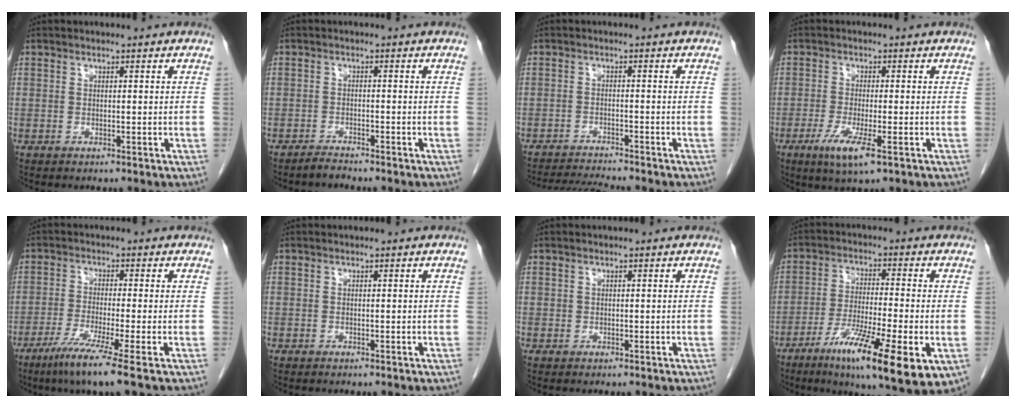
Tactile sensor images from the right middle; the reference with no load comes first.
{"total": 1.6, "force": [-1.5, 0.0, 0.2], "torque": [-0.006, -0.003, -0.027]}
{"total": 6.0, "force": [-5.8, -0.9, 1.3], "torque": [-0.021, -0.015, -0.096]}
{"total": 5.6, "force": [-2.7, 0.6, 4.9], "torque": [-0.097, -0.016, -0.047]}
{"total": 8.0, "force": [-5.0, -1.3, 6.1], "torque": [-0.109, -0.027, -0.092]}
{"total": 0.0}
{"total": 0.0}
{"total": 16.1, "force": [-7.1, 1.9, 14.3], "torque": [-0.212, -0.031, -0.111]}